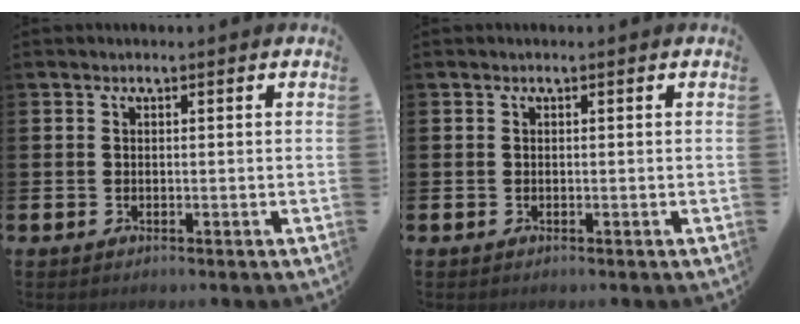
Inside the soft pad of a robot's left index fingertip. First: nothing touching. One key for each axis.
{"total": 0.0}